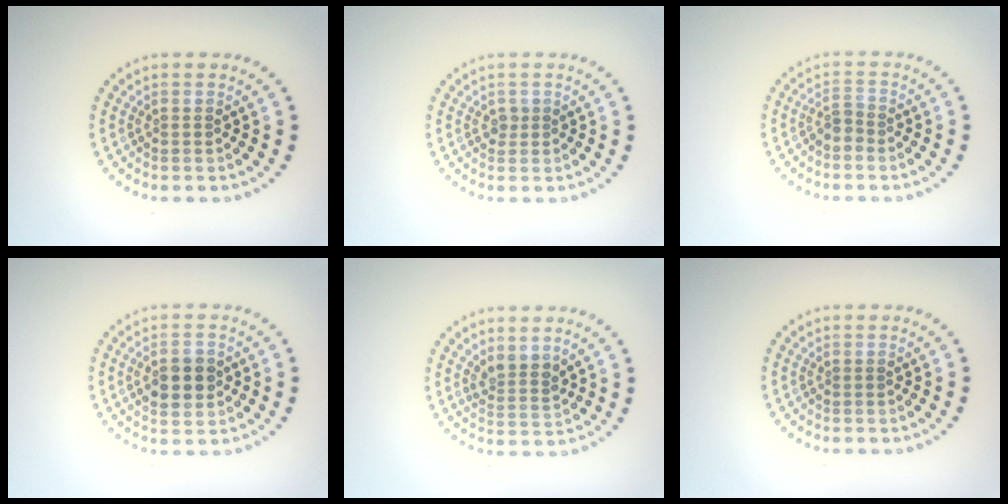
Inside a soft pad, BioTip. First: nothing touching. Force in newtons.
{"total": 0.8, "press": 0.7, "slide": 0.3}
{"total": 1.5, "press": 0.9, "slide": 1.1}
{"total": 3.8, "press": 3.8, "slide": 0.1}
{"total": 2.4, "press": 1.9, "slide": 1.5}
{"total": 0.0}